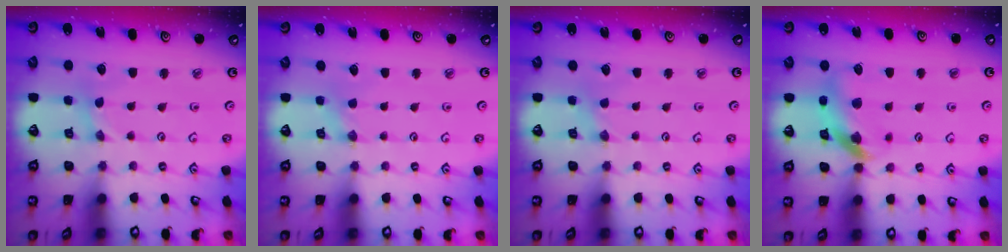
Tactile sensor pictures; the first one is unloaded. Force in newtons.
{"total": 0.0}
{"total": 0.0}
{"total": 13.8, "press": 13.7, "slide": 1.7}